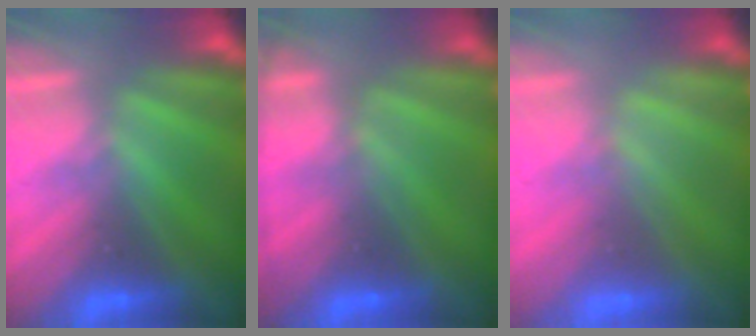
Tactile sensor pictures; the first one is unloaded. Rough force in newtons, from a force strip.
{"total": 7.6}
{"total": 1.8}